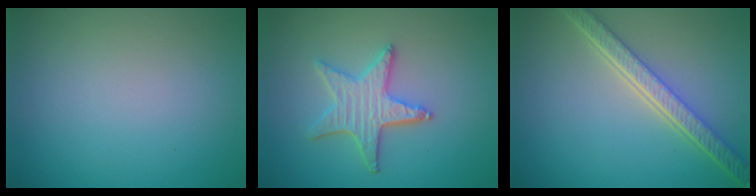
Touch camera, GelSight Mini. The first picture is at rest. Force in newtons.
{"total": 4.0, "press": 3.6, "slide": 1.9}
{"total": 5.6, "press": 4.1, "slide": 3.8}